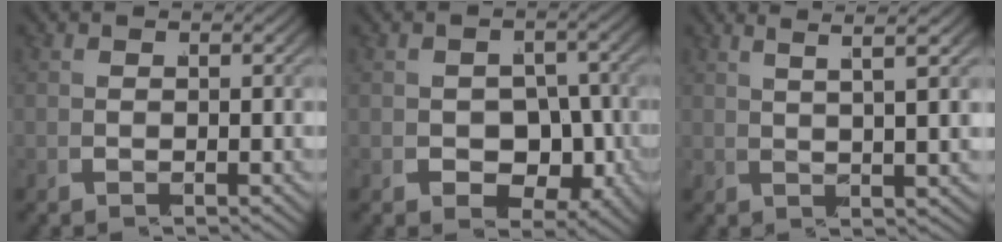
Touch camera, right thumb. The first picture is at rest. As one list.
[{"total": 5.7, "force": [-0.9, 4.5, 3.4], "torque": [-0.071, -0.027, 0.003]}, {"total": 5.2, "force": [3.5, 0.8, 3.9], "torque": [-0.046, 0.016, 0.061]}]